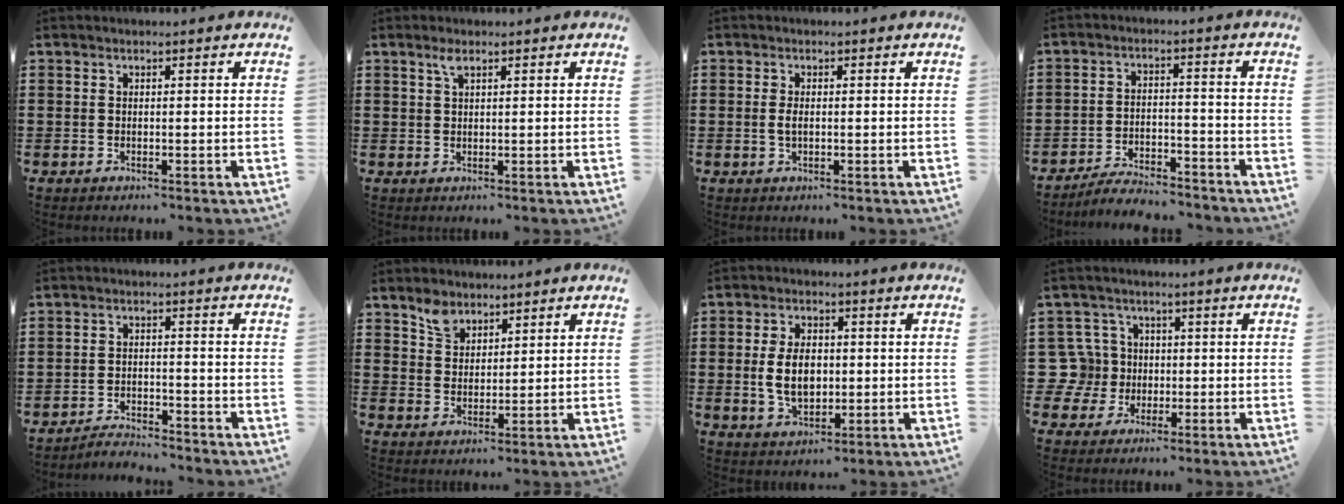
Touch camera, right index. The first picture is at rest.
{"total": 1.8, "force": [1.0, 0.6, 1.3], "torque": [-0.030, 0.002, 0.018]}
{"total": 1.6, "force": [0.0, 0.6, 1.5], "torque": [-0.037, 0.000, -0.004]}
{"total": 4.7, "force": [-4.6, 0.5, 1.1], "torque": [-0.021, 0.008, -0.090]}
{"total": 2.9, "force": [-2.9, 0.2, 0.1], "torque": [-0.009, 0.001, -0.061]}
{"total": 4.0, "force": [3.1, 2.4, 1.1], "torque": [-0.024, 0.004, 0.059]}
{"total": 6.5, "force": [-0.1, 4.0, 5.1], "torque": [-0.107, 0.004, -0.007]}
{"total": 7.4, "force": [0.2, 7.1, 2.3], "torque": [-0.099, 0.013, 0.001]}